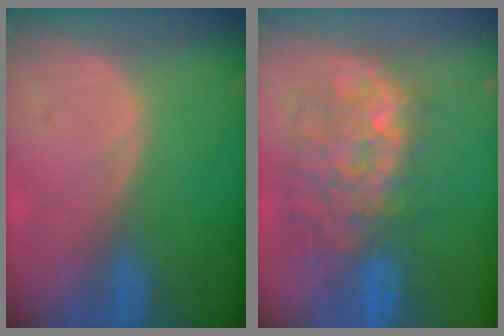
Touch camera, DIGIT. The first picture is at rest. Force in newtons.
{"total": 10.5, "press": 9.9, "slide": 3.4}